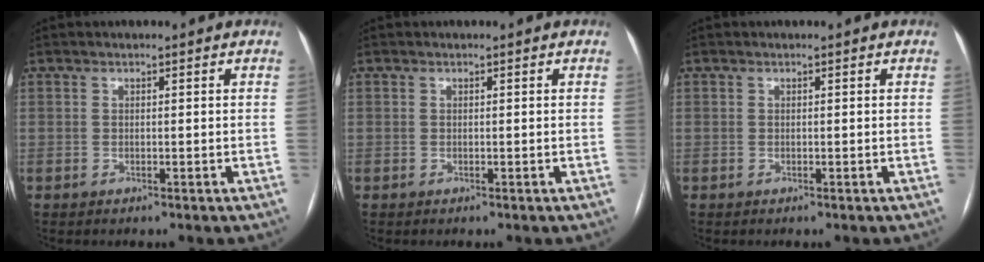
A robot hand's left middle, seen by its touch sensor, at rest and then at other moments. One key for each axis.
{"total": 0.0}
{"total": 0.0}